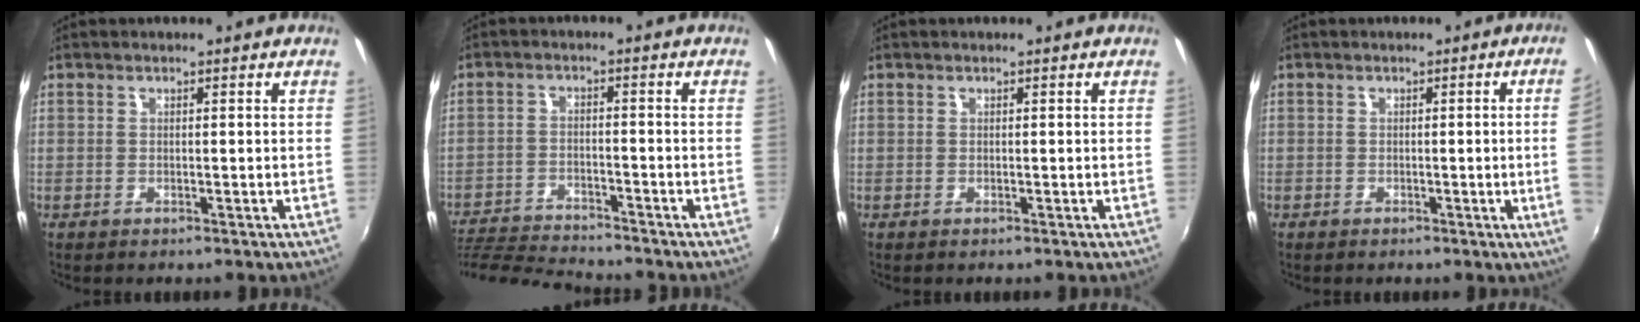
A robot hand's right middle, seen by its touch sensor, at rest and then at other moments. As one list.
[{"total": 12.7, "force": [-11.9, 1.5, 4.2], "torque": [-0.110, -0.015, -0.210]}, {"total": 0.0}, {"total": 4.8, "force": [0.1, -1.8, 4.4], "torque": [-0.068, -0.008, 0.007]}]